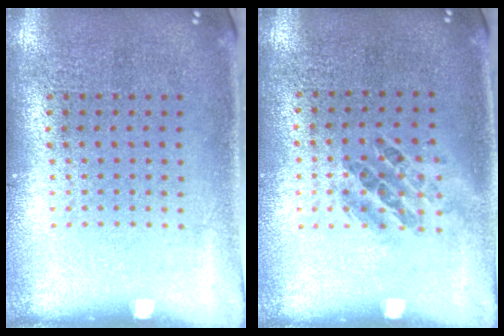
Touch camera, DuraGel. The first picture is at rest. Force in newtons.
{"total": 0.9, "press": 0.7, "slide": 0.5}